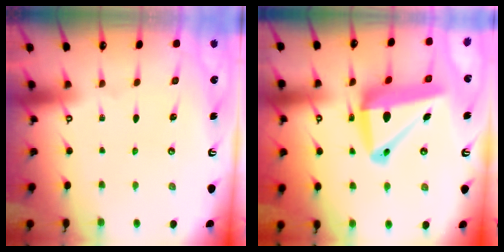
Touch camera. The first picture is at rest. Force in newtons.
{"total": 16.1, "press": 15.6, "slide": 3.9}